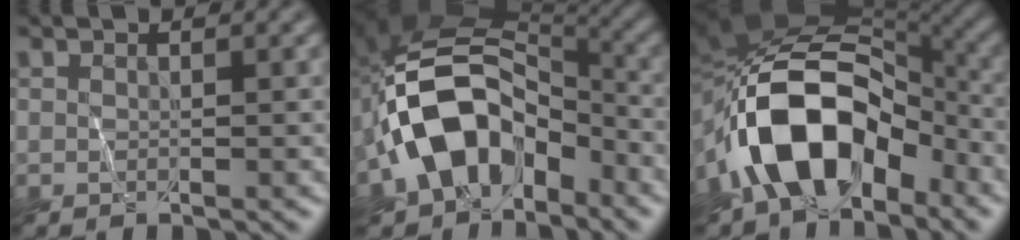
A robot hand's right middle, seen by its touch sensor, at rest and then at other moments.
{"total": 11.4, "force": [-5.0, 7.4, 7.1], "torque": [-0.115, 0.016, -0.091]}
{"total": 12.1, "force": [-5.7, 7.0, 7.9], "torque": [-0.124, 0.016, -0.099]}